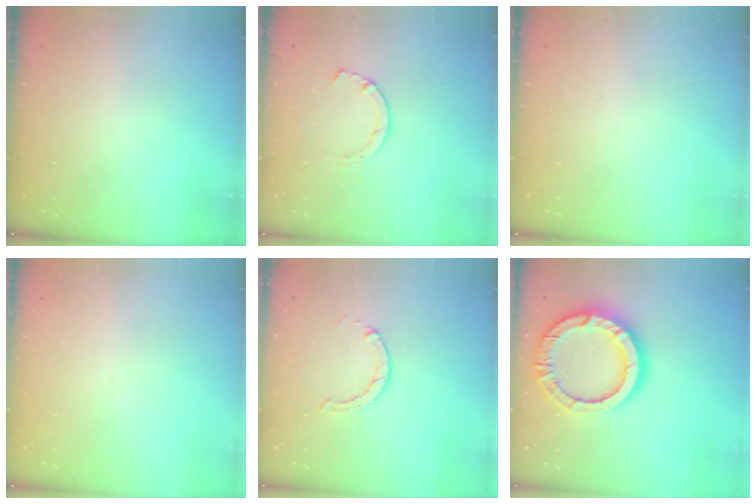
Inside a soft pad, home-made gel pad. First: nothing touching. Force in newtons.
{"total": 1.5, "press": 1.5, "slide": 0.3}
{"total": 0.0}
{"total": 0.0}
{"total": 1.3, "press": 1.3, "slide": 0.3}
{"total": 16.6, "press": 16.5, "slide": 1.4}